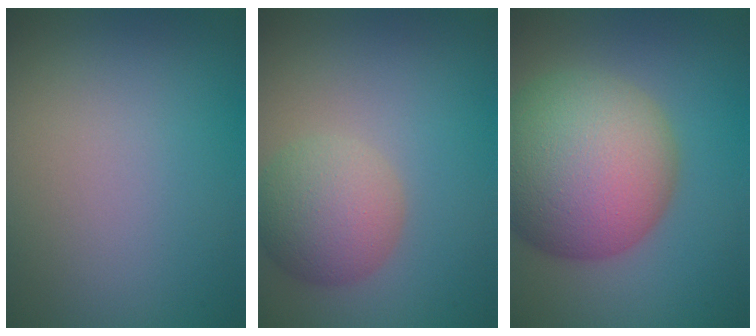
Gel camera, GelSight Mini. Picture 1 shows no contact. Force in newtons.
{"total": 4.8, "press": 4.8, "slide": 0.2}
{"total": 13.2, "press": 13.2, "slide": 0.6}